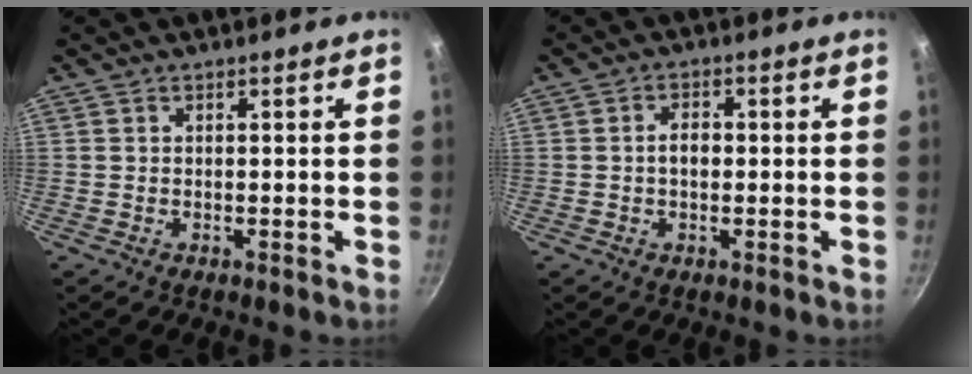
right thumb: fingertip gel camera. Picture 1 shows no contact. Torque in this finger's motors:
{"motor_torque": [0.37, 0.57, 0.71, 0.15, 0.01]}